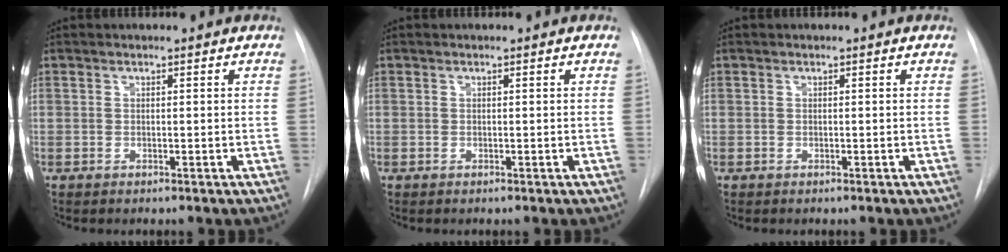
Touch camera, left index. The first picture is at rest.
{"total": 0.0}
{"total": 0.0}